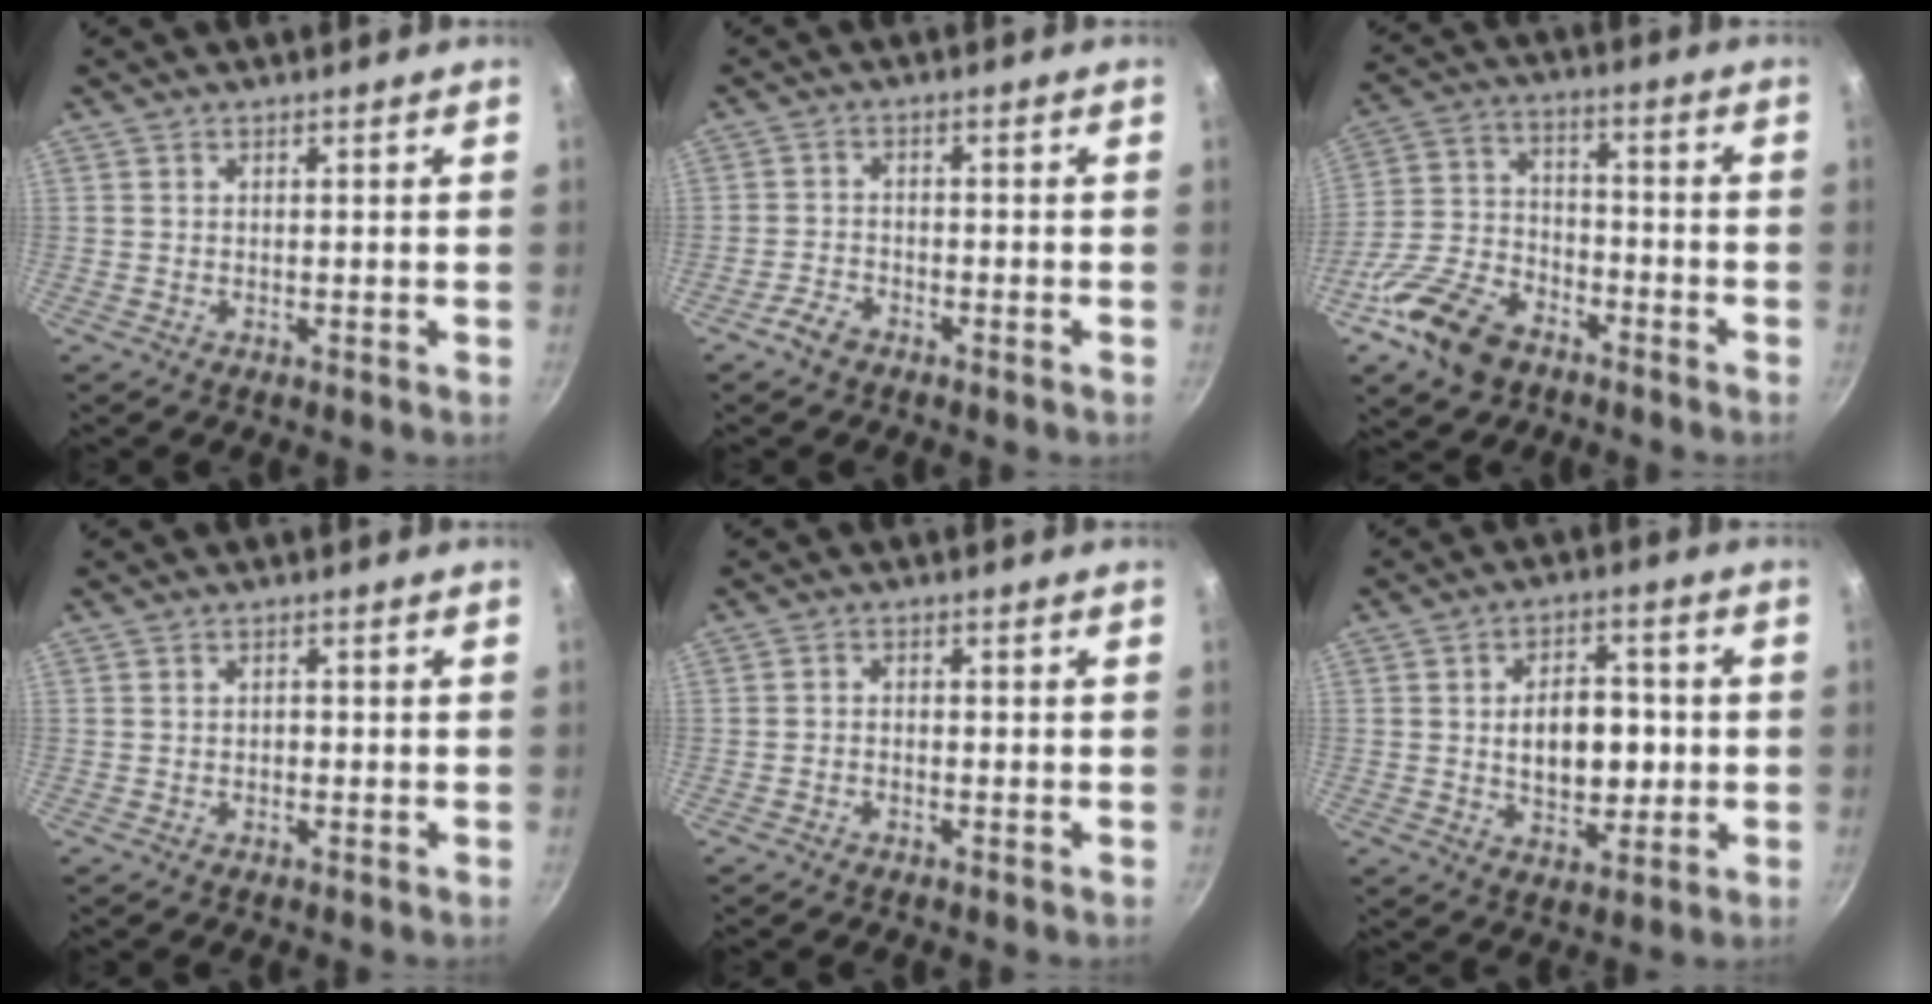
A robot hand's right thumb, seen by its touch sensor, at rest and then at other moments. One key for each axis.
{"total": 3.2, "fx": -2.6, "fy": 1.3, "fz": 1.5, "tx": -0.034, "ty": 0.022, "tz": -0.052}
{"total": 14.6, "fx": -8.8, "fy": 8.7, "fz": 7.8, "tx": -0.143, "ty": 0.052, "tz": -0.172}
{"total": 1.0, "fx": -0.2, "fy": 0.7, "fz": 0.7, "tx": -0.009, "ty": 0.005, "tz": -0.004}
{"total": 1.3, "fx": -1.0, "fy": 0.6, "fz": 0.6, "tx": -0.013, "ty": 0.010, "tz": -0.021}
{"total": 11.1, "fx": 0.0, "fy": 7.1, "fz": 8.5, "tx": -0.097, "ty": 0.008, "tz": 0.002}